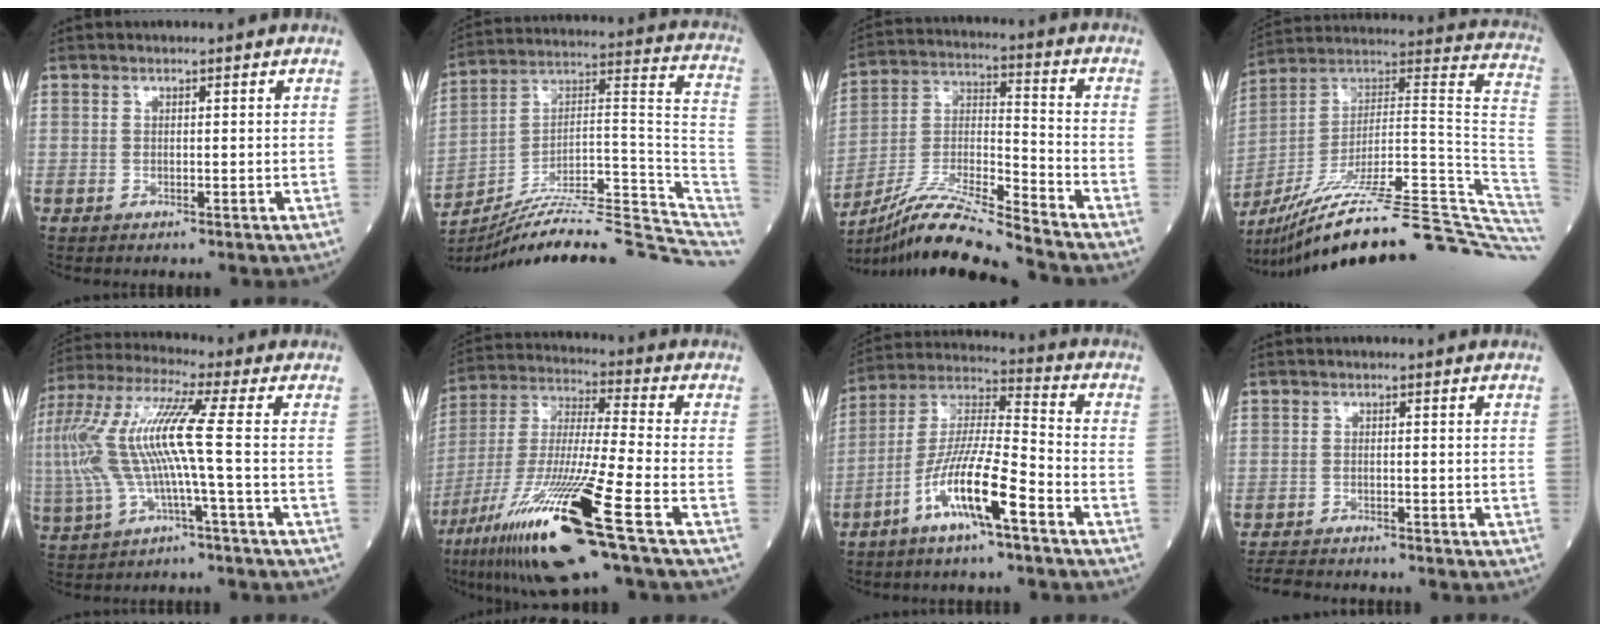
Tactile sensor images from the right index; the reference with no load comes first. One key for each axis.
{"total": 22.7, "fx": -20.3, "fy": 1.6, "fz": 9.9, "tx": -0.096, "ty": 0.048, "tz": -0.306}
{"total": 14.7, "fx": -13.2, "fy": -1.2, "fz": 6.2, "tx": -0.121, "ty": -0.001, "tz": -0.244}
{"total": 35.1, "fx": -28.9, "fy": 1.5, "fz": 19.8, "tx": -0.169, "ty": 0.001, "tz": -0.414}
{"total": 13.3, "fx": -0.8, "fy": 0.6, "fz": 13.3, "tx": -0.296, "ty": 0.025, "tz": -0.019}
{"total": 21.2, "fx": -11.0, "fy": 0.2, "fz": 18.1, "tx": -0.371, "ty": -0.054, "tz": -0.203}
{"total": 12.7, "fx": -6.3, "fy": 1.2, "fz": 10.9, "tx": -0.219, "ty": -0.003, "tz": -0.120}
{"total": 5.0, "fx": -4.7, "fy": 1.2, "fz": 1.2, "tx": -0.017, "ty": -0.011, "tz": -0.075}